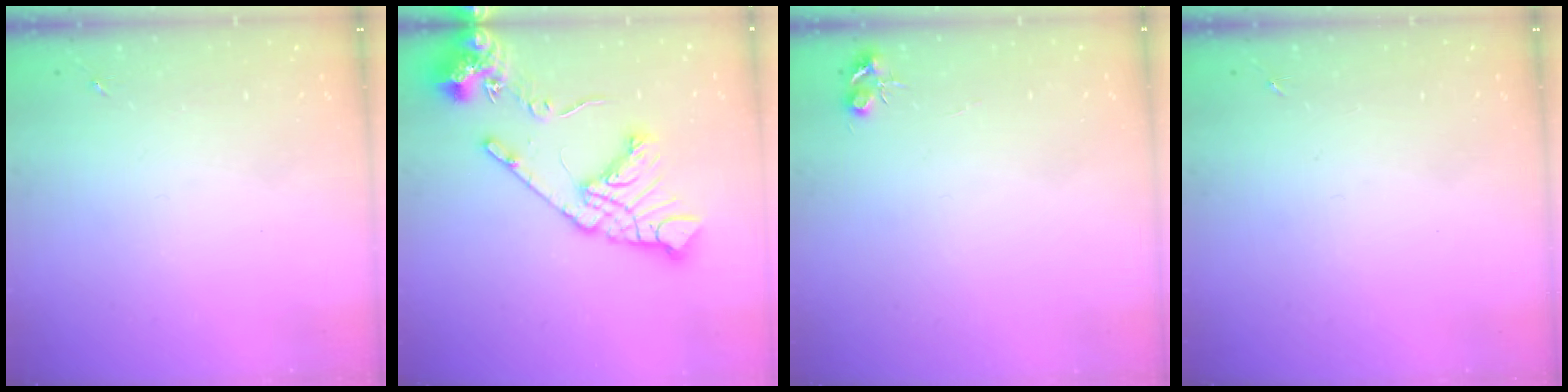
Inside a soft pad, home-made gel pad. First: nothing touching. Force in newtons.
{"total": 18.2, "press": 18.0, "slide": 2.5}
{"total": 5.3, "press": 5.3, "slide": 0.7}
{"total": 0.0}